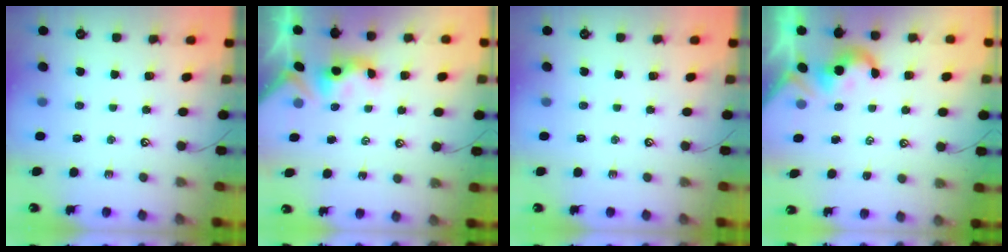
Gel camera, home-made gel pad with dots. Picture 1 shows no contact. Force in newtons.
{"total": 3.0, "press": 2.9, "slide": 0.6}
{"total": 0.0}
{"total": 2.1, "press": 2.0, "slide": 0.5}